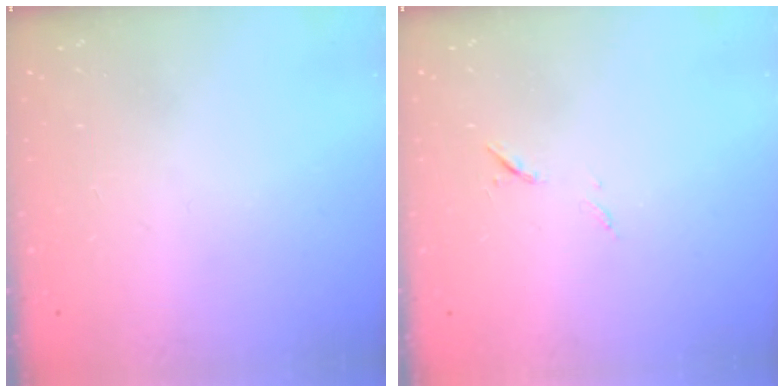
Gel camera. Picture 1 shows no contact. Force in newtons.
{"total": 6.2, "press": 6.2, "slide": 0.8}